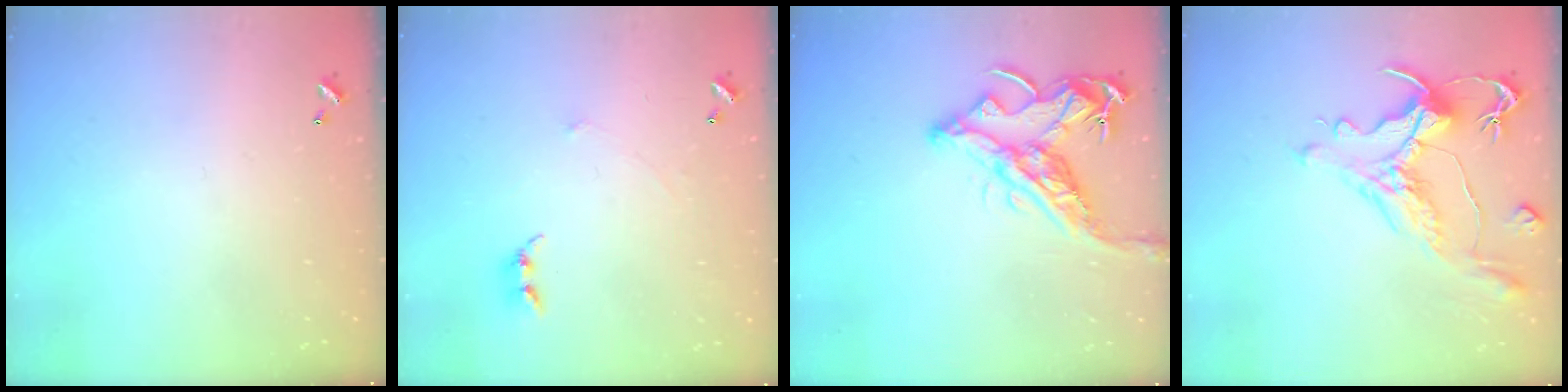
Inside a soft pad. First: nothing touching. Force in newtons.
{"total": 1.1, "press": 1.1, "slide": 0.3}
{"total": 15.3, "press": 15.2, "slide": 1.9}
{"total": 2.5, "press": 2.0, "slide": 1.5}